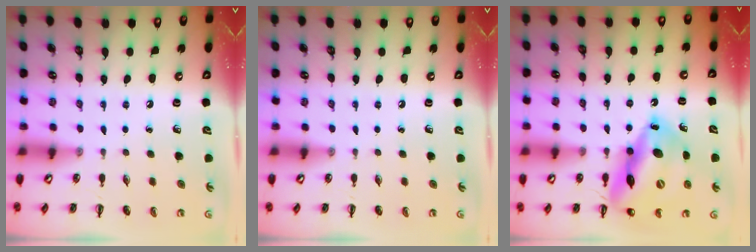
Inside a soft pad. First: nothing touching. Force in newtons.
{"total": 0.0}
{"total": 20.1, "press": 19.6, "slide": 4.5}